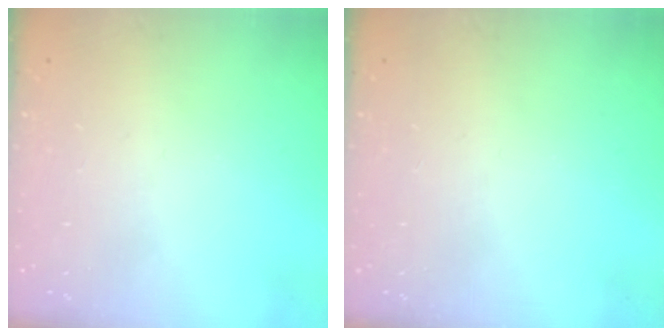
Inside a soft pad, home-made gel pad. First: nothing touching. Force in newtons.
{"total": 0.0}